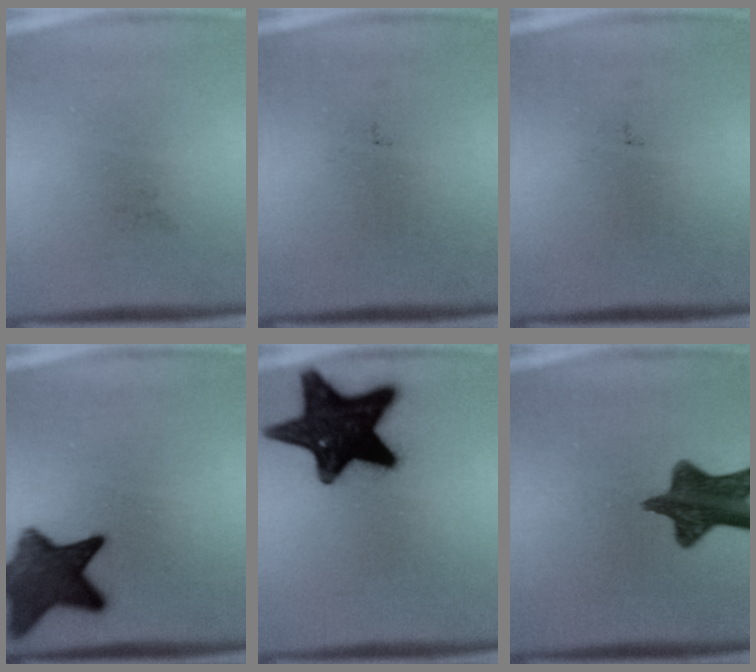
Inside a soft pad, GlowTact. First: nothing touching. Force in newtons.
{"total": 0.0}
{"total": 0.0}
{"total": 11.8}
{"total": 19.6}
{"total": 12.3}